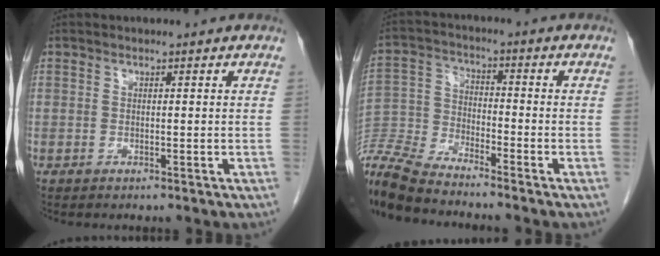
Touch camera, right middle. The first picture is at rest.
{"total": 11.4, "force": [-10.8, 0.2, 3.7], "torque": [-0.079, -0.013, -0.214]}